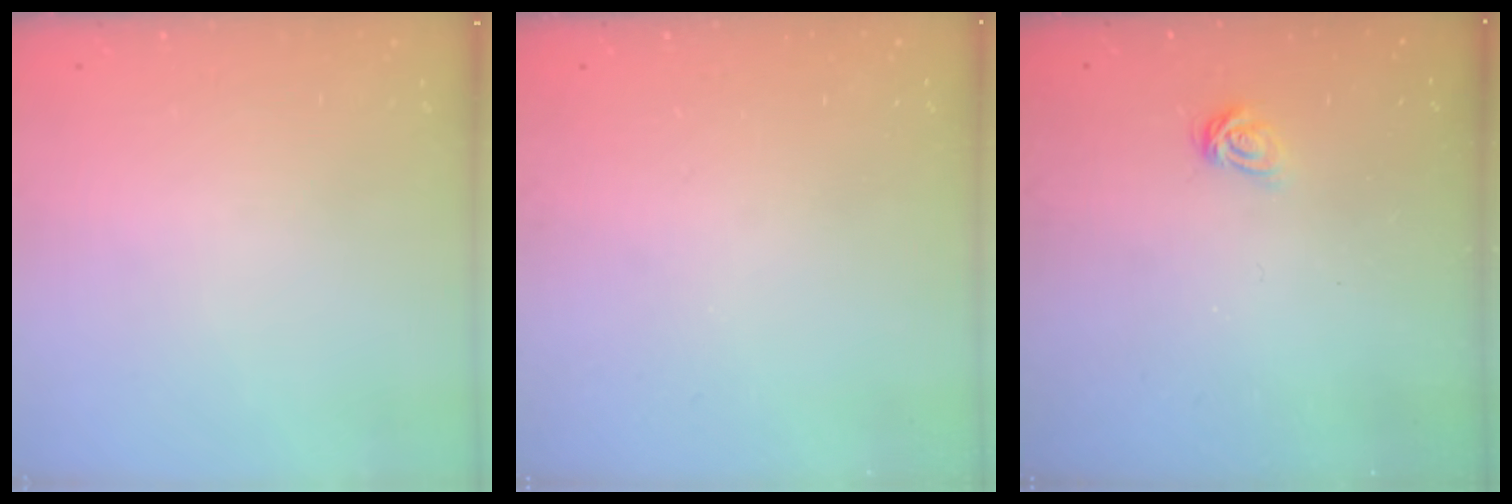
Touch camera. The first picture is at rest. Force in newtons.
{"total": 0.0}
{"total": 5.8, "press": 5.8, "slide": 0.5}